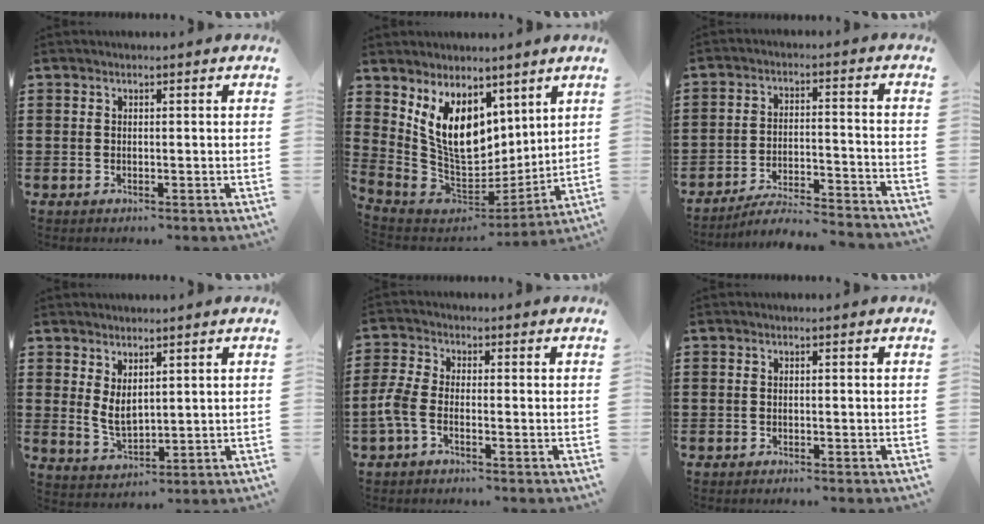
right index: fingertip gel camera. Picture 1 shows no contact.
{"total": 11.4, "force": [4.7, 7.6, 7.1], "torque": [-0.157, -0.021, 0.094]}
{"total": 5.9, "force": [-5.6, 0.1, 1.8], "torque": [-0.036, -0.004, -0.111]}
{"total": 3.6, "force": [1.8, 1.9, 2.5], "torque": [-0.052, 0.002, 0.035]}
{"total": 3.7, "force": [-1.6, 1.3, 3.0], "torque": [-0.087, -0.009, -0.039]}
{"total": 0.6, "force": [-0.6, 0.0, 0.0], "torque": [-0.001, -0.002, -0.012]}